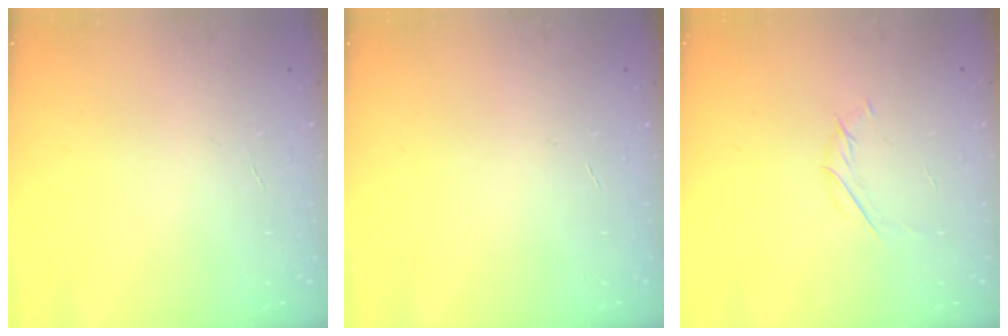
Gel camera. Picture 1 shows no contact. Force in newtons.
{"total": 0.0}
{"total": 3.7, "press": 3.6, "slide": 0.7}